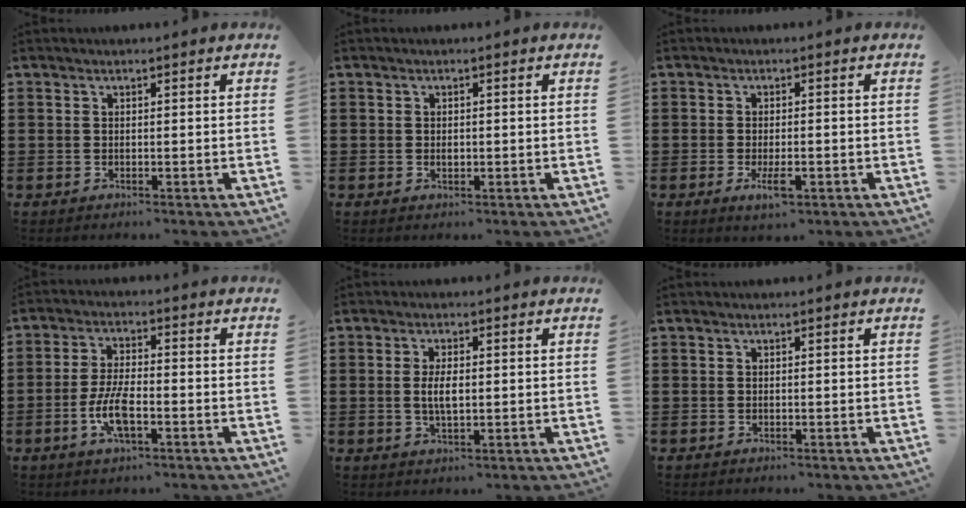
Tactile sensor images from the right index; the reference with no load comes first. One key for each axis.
{"total": 0.8, "fx": 0.0, "fy": 0.5, "fz": 0.7, "tx": -0.015, "ty": -0.001, "tz": 0.000}
{"total": 3.4, "fx": -1.4, "fy": 1.0, "fz": 2.9, "tx": -0.062, "ty": -0.005, "tz": -0.028}
{"total": 6.5, "fx": -2.3, "fy": 2.1, "fz": 5.7, "tx": -0.129, "ty": -0.009, "tz": -0.046}
{"total": 3.7, "fx": 0.0, "fy": 1.4, "fz": 3.4, "tx": -0.073, "ty": -0.001, "tz": -0.004}
{"total": 0.0}